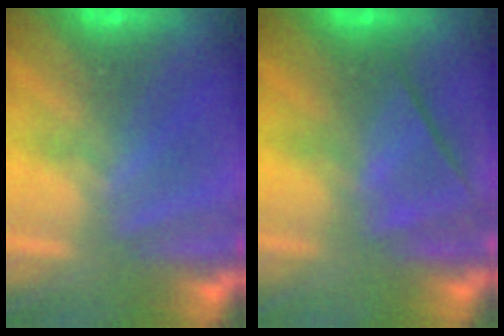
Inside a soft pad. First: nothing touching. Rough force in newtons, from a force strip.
{"total": 2.5}